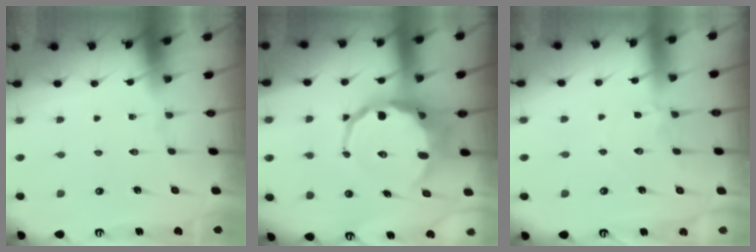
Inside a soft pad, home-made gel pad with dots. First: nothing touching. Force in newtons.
{"total": 9.9, "press": 9.7, "slide": 2.3}
{"total": 3.7, "press": 3.7, "slide": 0.5}